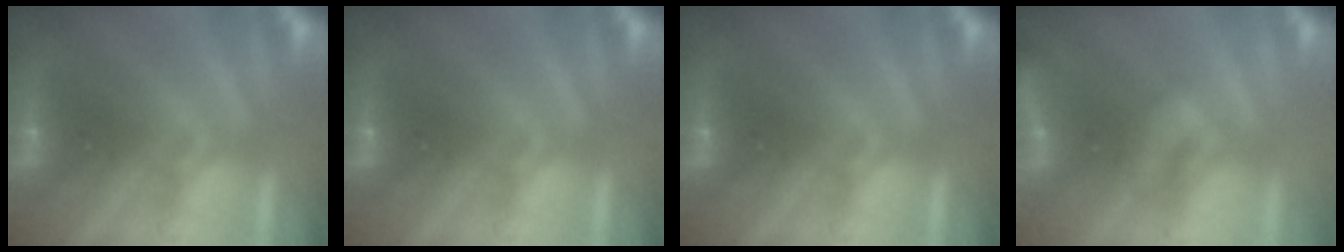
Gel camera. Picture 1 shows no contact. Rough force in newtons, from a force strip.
{"total": 0.0}
{"total": 0.0}
{"total": 2.1}